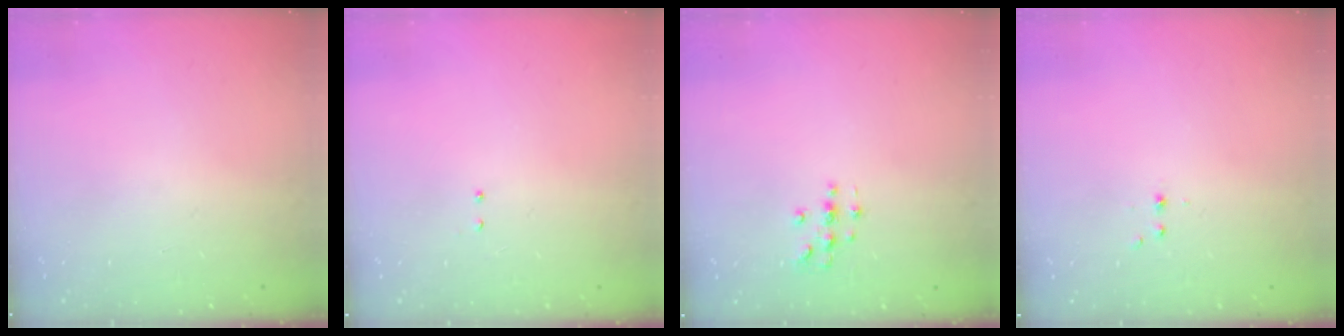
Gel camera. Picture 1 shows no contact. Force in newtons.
{"total": 2.1, "press": 2.0, "slide": 0.6}
{"total": 3.2, "press": 3.2, "slide": 0.3}
{"total": 2.2, "press": 1.9, "slide": 1.2}